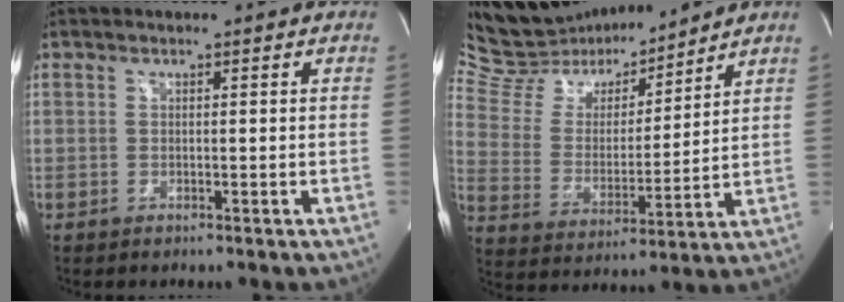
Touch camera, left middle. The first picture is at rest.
{"total": 16.6, "force": [15.7, 3.8, 4.0], "torque": [-0.077, 0.002, 0.277]}